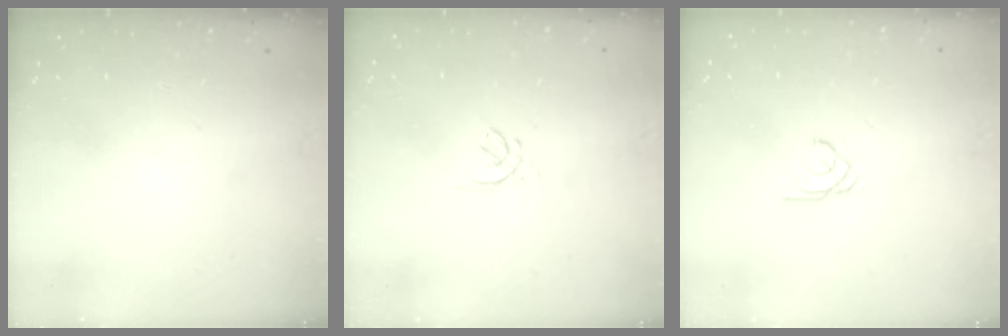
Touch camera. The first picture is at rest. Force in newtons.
{"total": 2.5, "press": 2.4, "slide": 0.6}
{"total": 1.8, "press": 1.8, "slide": 0.2}